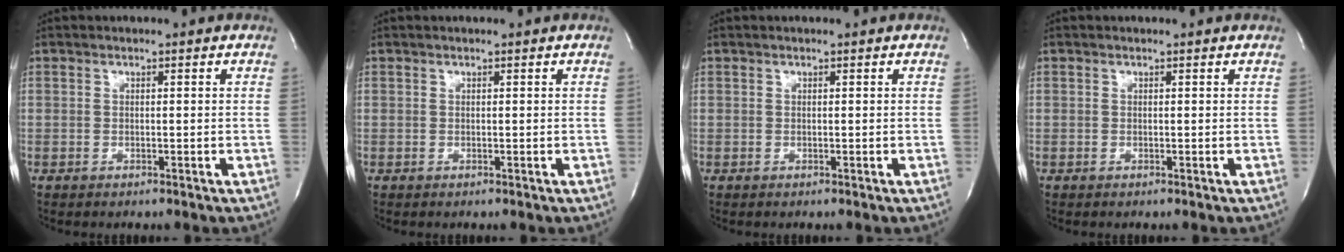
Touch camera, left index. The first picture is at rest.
{"total": 1.1, "force": [1.0, 0.0, 0.4], "torque": [-0.007, 0.012, 0.014]}
{"total": 0.8, "force": [0.7, 0.0, 0.3], "torque": [-0.005, 0.010, 0.012]}
{"total": 0.7, "force": [0.7, 0.2, -0.1], "torque": [-0.013, 0.002, 0.002]}